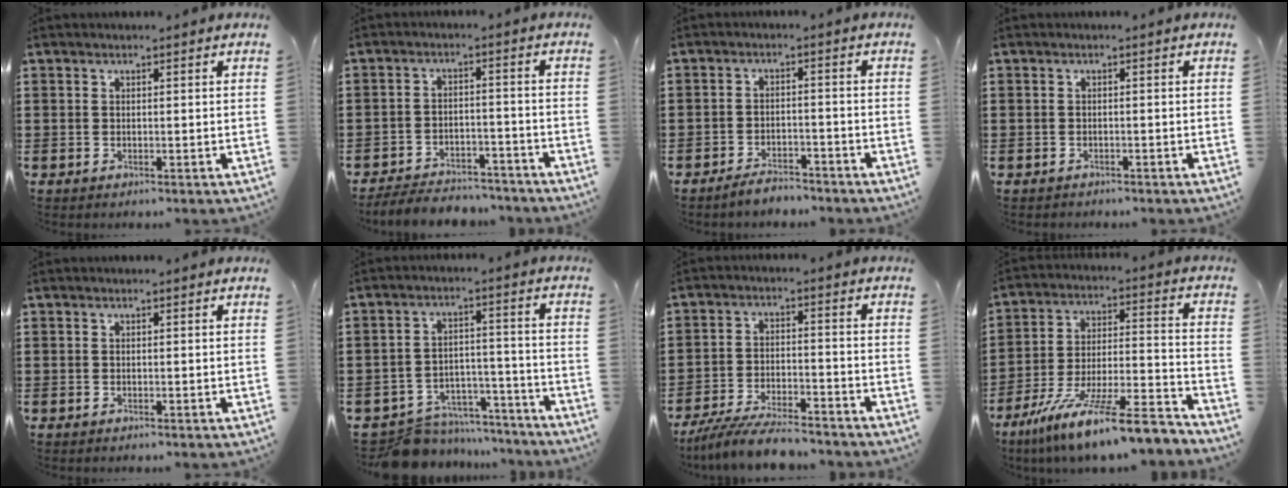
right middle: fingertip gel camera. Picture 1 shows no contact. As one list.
[{"total": 5.0, "force": [-4.9, 0.9, 0.7], "torque": [-0.019, 0.006, -0.101]}, {"total": 3.2, "force": [-3.1, 0.5, 0.5], "torque": [-0.013, 0.005, -0.062]}, {"total": 0.7, "force": [-0.6, 0.2, -0.1], "torque": [0.001, 0.002, -0.015]}, {"total": 0.0}, {"total": 7.5, "force": [-7.3, 1.7, 1.0], "torque": [-0.021, 0.022, -0.142]}, {"total": 7.2, "force": [-6.7, 0.8, 2.6], "torque": [-0.055, 0.001, -0.127]}, {"total": 13.6, "force": [-11.1, 0.5, 7.8], "torque": [-0.125, 0.022, -0.201]}]